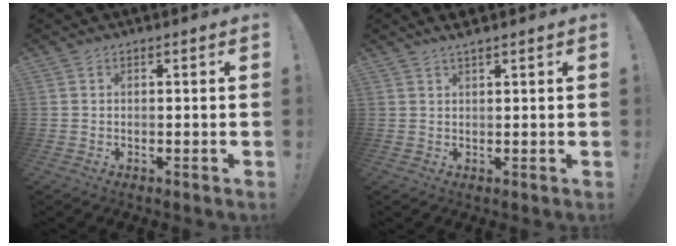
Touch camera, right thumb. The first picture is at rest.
{"total": 2.4, "force": [2.1, -0.1, 1.3], "torque": [-0.021, -0.010, 0.035]}